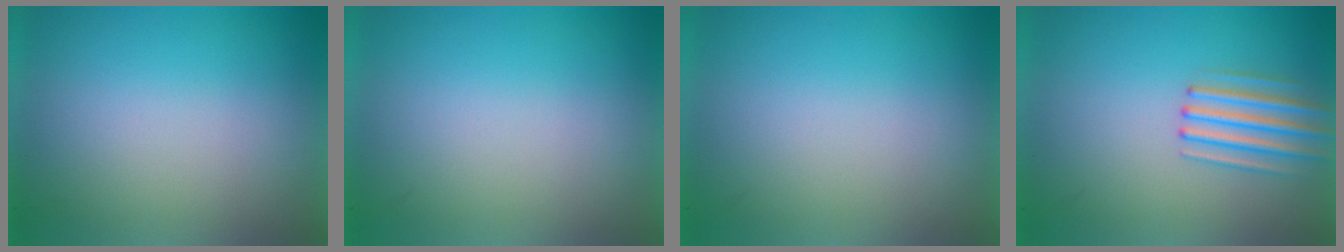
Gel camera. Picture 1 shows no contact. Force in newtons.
{"total": 0.0}
{"total": 0.0}
{"total": 2.6}